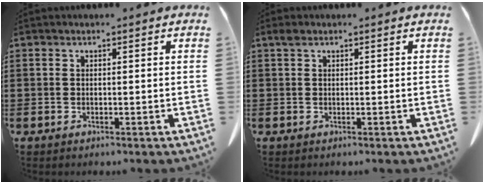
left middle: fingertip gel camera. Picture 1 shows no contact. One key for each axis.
{"total": 0.8, "fx": 0.5, "fy": 0.5, "fz": 0.5, "tx": -0.004, "ty": -0.001, "tz": 0.009}